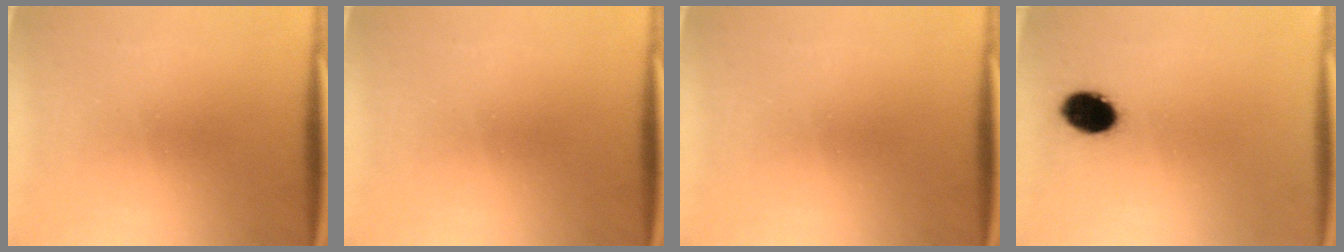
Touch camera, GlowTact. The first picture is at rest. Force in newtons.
{"total": 0.0}
{"total": 0.0}
{"total": 7.5}